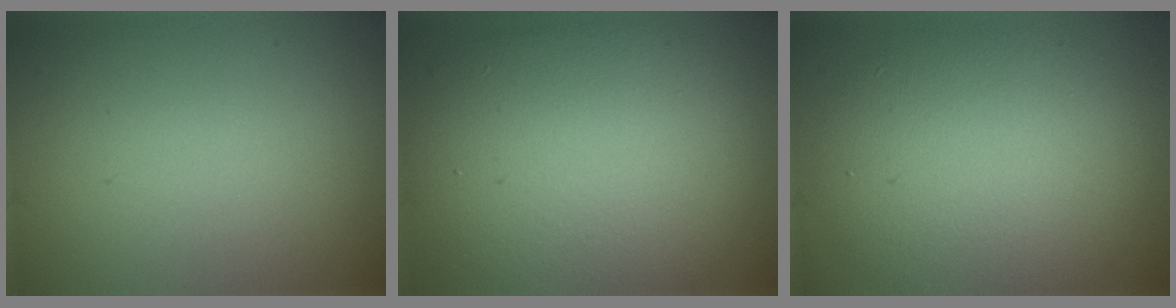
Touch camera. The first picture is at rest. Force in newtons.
{"total": 11.5, "press": 11.4, "slide": 1.2}
{"total": 7.8, "press": 7.7, "slide": 0.6}